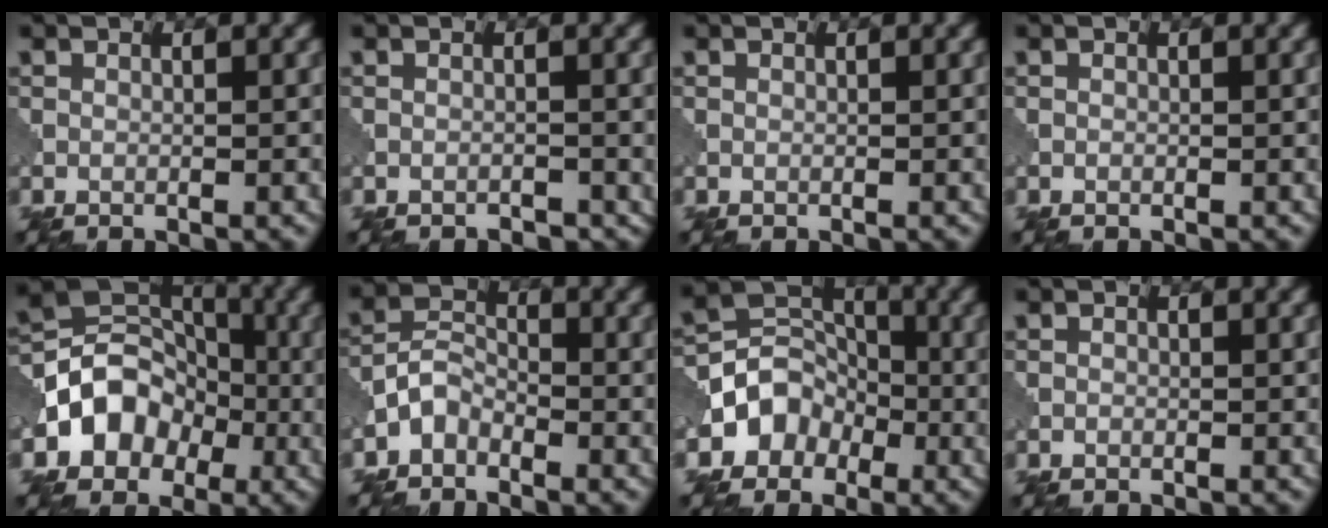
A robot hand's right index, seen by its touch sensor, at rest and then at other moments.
{"total": 0.9, "force": [-0.8, 0.3, 0.2], "torque": [-0.002, -0.002, -0.015]}
{"total": 0.0}
{"total": 0.0}
{"total": 6.6, "force": [-2.2, 5.3, 3.2], "torque": [-0.026, 0.012, -0.047]}
{"total": 2.7, "force": [-1.9, 1.6, 1.1], "torque": [-0.021, 0.015, -0.048]}
{"total": 4.4, "force": [-1.8, 3.7, 1.5], "torque": [0.004, 0.015, -0.041]}
{"total": 0.0}